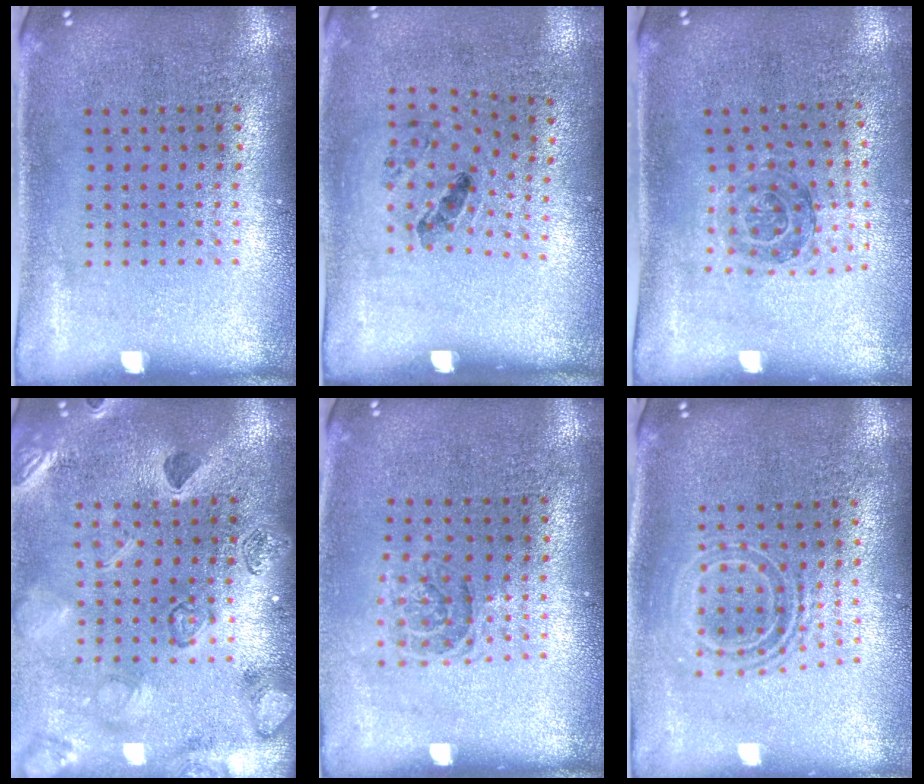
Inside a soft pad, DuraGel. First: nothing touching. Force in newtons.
{"total": 1.2, "press": 0.7, "slide": 0.9}
{"total": 1.1, "press": 1.1, "slide": 0.3}
{"total": 2.4, "press": 2.4, "slide": 0.3}
{"total": 1.2, "press": 1.1, "slide": 0.5}
{"total": 1.7, "press": 1.3, "slide": 1.1}